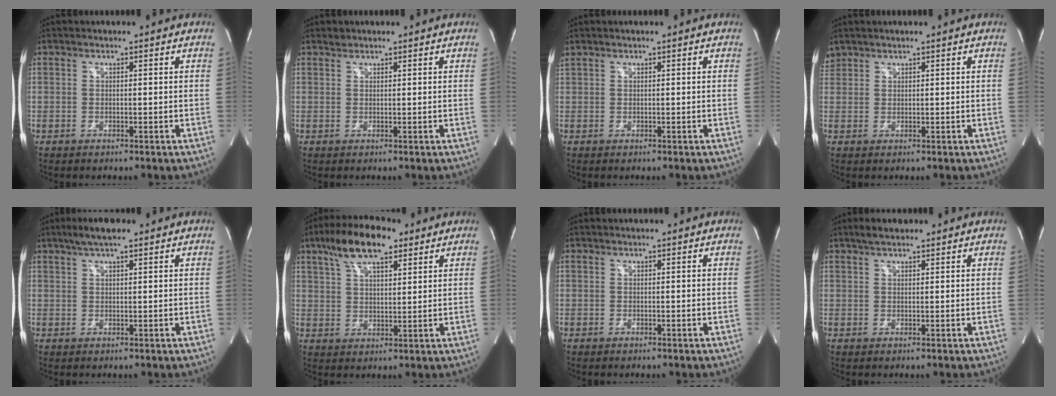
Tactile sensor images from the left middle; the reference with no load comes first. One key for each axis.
{"total": 0.8, "fx": 0.8, "fy": 0.3, "fz": 0.0, "tx": -0.003, "ty": 0.003, "tz": 0.014}
{"total": 0.7, "fx": 0.6, "fy": -0.1, "fz": 0.4, "tx": -0.028, "ty": 0.023, "tz": 0.020}
{"total": 1.7, "fx": 1.6, "fy": 0.7, "fz": 0.0, "tx": -0.003, "ty": 0.015, "tz": 0.033}
{"total": 4.4, "fx": 3.1, "fy": 0.8, "fz": 3.0, "tx": -0.062, "ty": 0.017, "tz": 0.054}
{"total": 10.6, "fx": 6.6, "fy": 3.8, "fz": 7.3, "tx": -0.135, "ty": 0.021, "tz": 0.117}
{"total": 0.0}
{"total": 2.9, "fx": 2.2, "fy": 1.0, "fz": 1.6, "tx": -0.033, "ty": 0.014, "tz": 0.038}